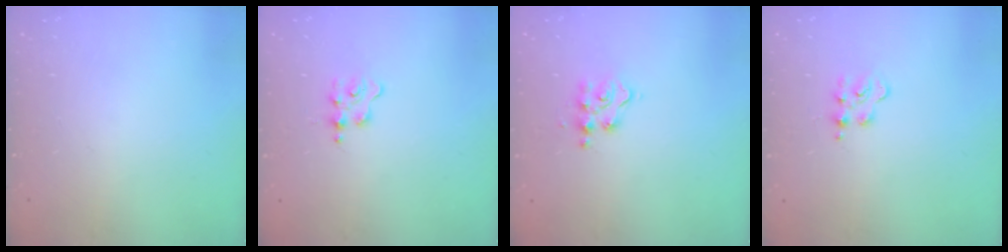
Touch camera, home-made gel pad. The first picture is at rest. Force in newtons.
{"total": 2.0, "press": 2.0, "slide": 0.2}
{"total": 4.4, "press": 4.4, "slide": 0.4}
{"total": 2.8, "press": 2.8, "slide": 0.3}